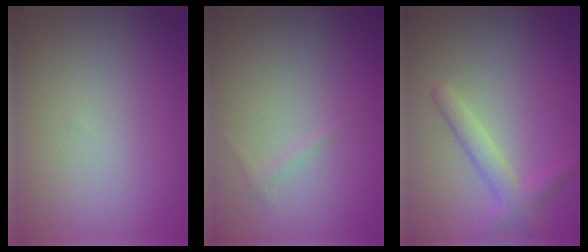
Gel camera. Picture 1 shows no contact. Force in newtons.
{"total": 0.5, "press": 0.5, "slide": 0.1}
{"total": 2.4, "press": 2.4, "slide": 0.2}